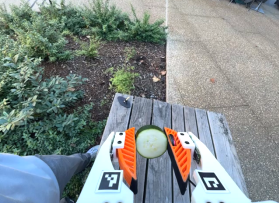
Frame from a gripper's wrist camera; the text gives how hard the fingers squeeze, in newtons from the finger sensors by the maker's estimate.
{"total": 9.0, "left": 8.9, "right": 9.0}